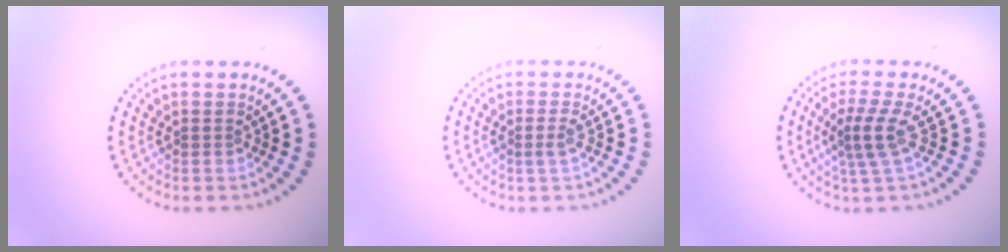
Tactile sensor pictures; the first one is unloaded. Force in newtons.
{"total": 1.1, "press": 0.9, "slide": 0.7}
{"total": 2.9, "press": 2.3, "slide": 1.9}